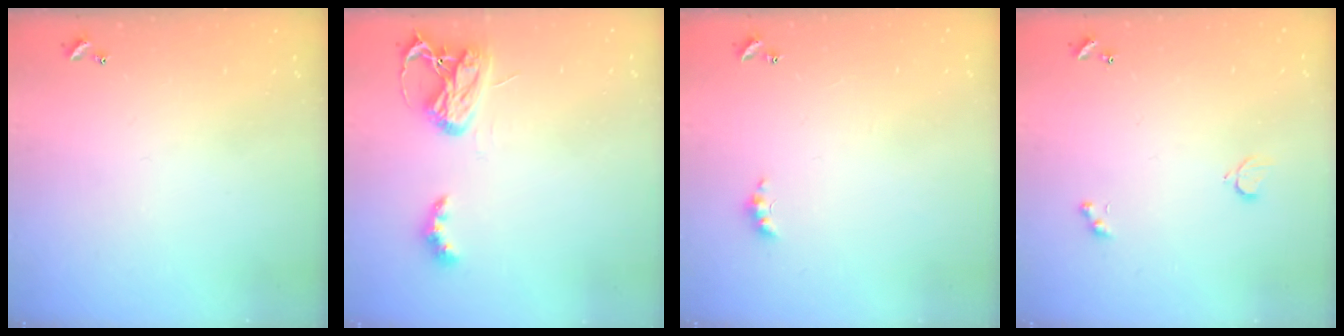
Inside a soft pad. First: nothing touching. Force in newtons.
{"total": 6.0, "press": 5.9, "slide": 0.7}
{"total": 2.8, "press": 2.7, "slide": 0.7}
{"total": 0.9, "press": 0.8, "slide": 0.4}